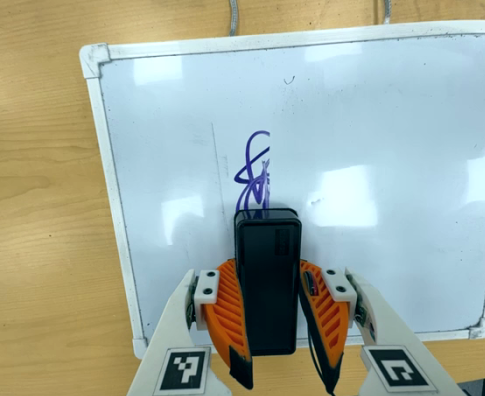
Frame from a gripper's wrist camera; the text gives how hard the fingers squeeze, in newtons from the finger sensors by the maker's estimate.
{"total": 7.0, "left": 6.2, "right": 7.7}